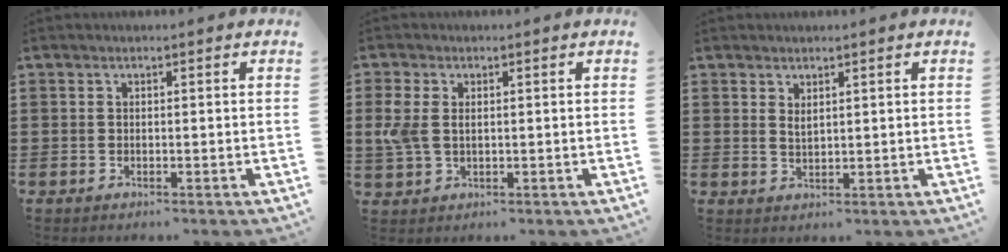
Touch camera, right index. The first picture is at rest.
{"total": 3.6, "force": [0.7, 2.2, 2.7], "torque": [-0.071, 0.002, 0.008]}
{"total": 1.5, "force": [1.2, 0.5, 0.7], "torque": [-0.017, 0.002, 0.021]}